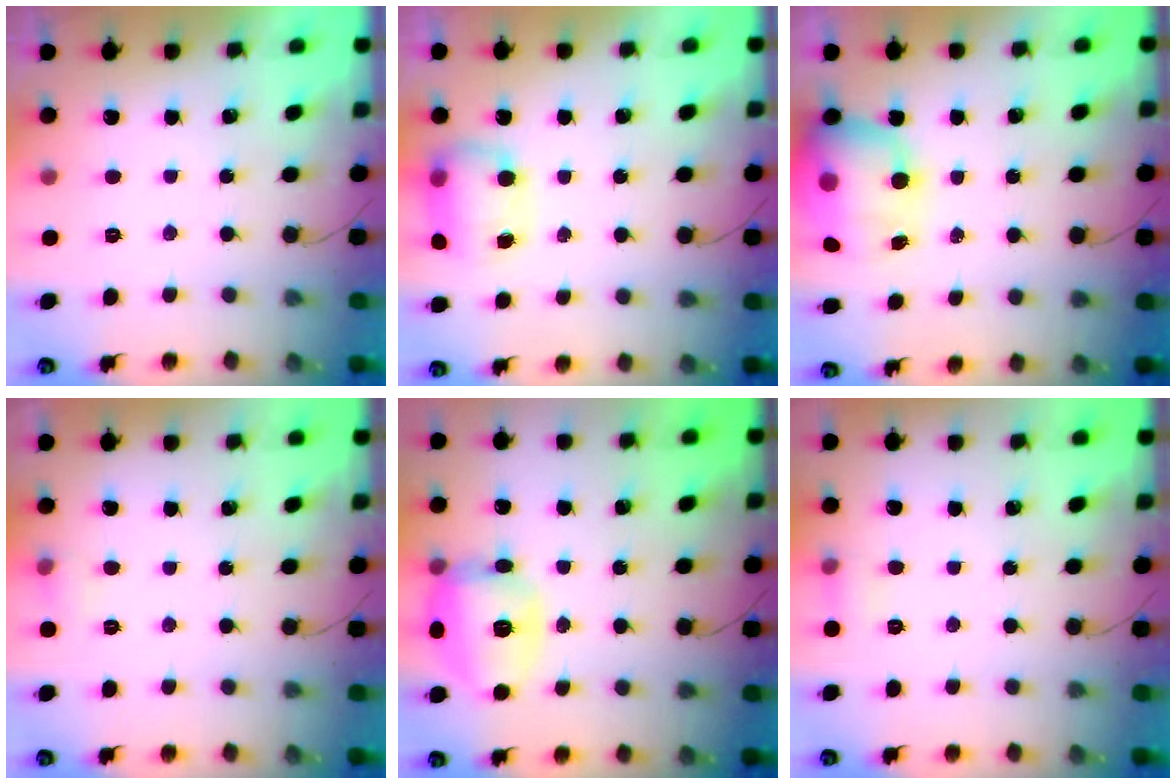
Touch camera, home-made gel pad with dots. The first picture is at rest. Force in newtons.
{"total": 8.0, "press": 8.0, "slide": 0.5}
{"total": 15.2, "press": 14.7, "slide": 3.7}
{"total": 4.2, "press": 3.9, "slide": 1.3}
{"total": 15.6, "press": 15.5, "slide": 1.3}
{"total": 6.7, "press": 3.7, "slide": 5.6}